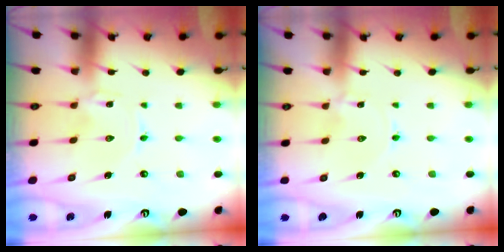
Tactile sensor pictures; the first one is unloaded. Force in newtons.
{"total": 0.0}